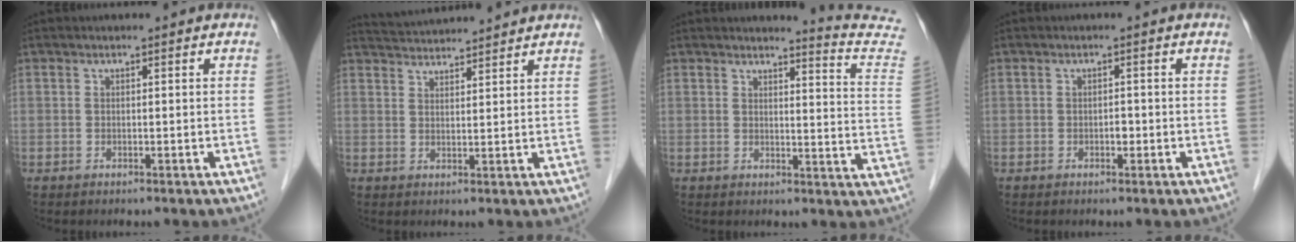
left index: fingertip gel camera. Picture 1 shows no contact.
{"total": 7.6, "force": [7.4, -0.4, 1.6], "torque": [-0.037, 0.029, 0.115]}
{"total": 9.4, "force": [9.1, -1.8, 1.0], "torque": [-0.027, -0.093, 0.086]}
{"total": 1.0, "force": [-0.3, 0.6, 0.7], "torque": [-0.012, 0.002, -0.006]}